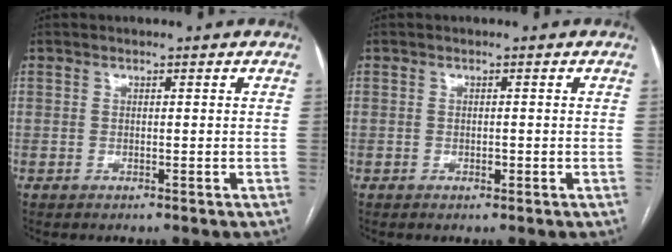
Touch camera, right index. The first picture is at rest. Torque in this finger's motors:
{"motor_torque": [0.38, 0.18, 0.14, 0.02]}